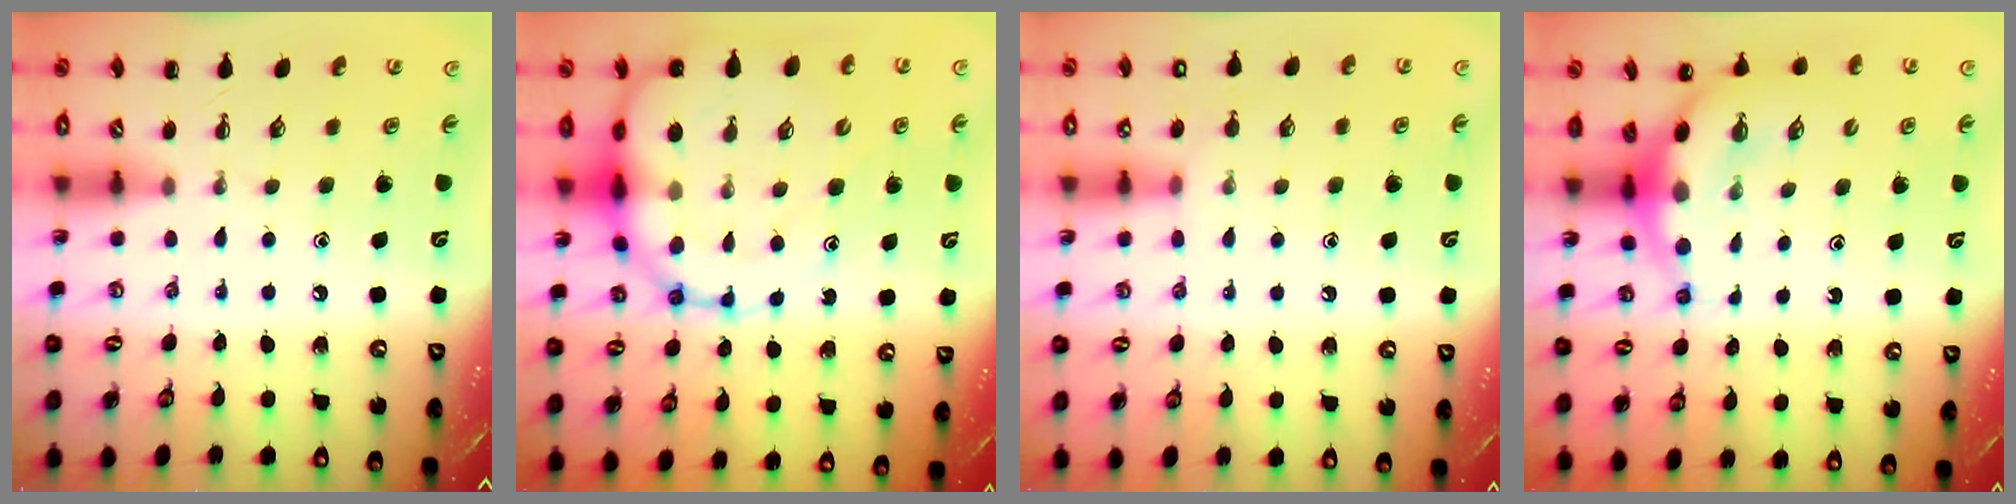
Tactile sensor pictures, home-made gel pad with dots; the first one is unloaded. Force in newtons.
{"total": 18.5, "press": 18.0, "slide": 4.6}
{"total": 5.7, "press": 5.5, "slide": 1.7}
{"total": 8.8, "press": 8.7, "slide": 1.2}